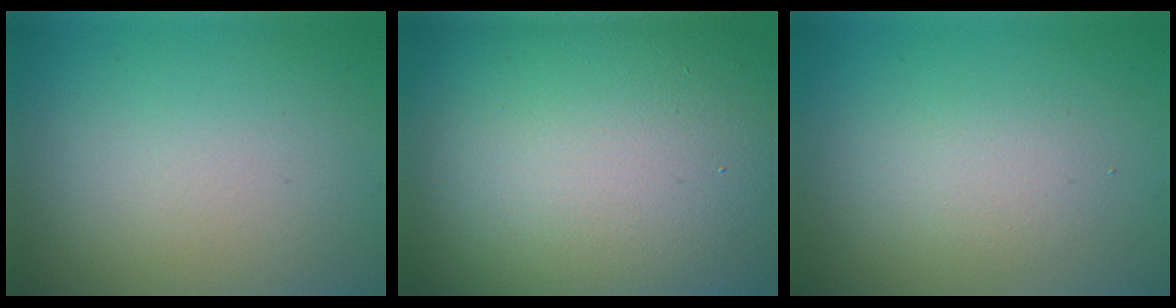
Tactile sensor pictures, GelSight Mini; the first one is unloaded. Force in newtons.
{"total": 22.3, "press": 22.3, "slide": 1.1}
{"total": 1.9, "press": 1.9, "slide": 0.1}